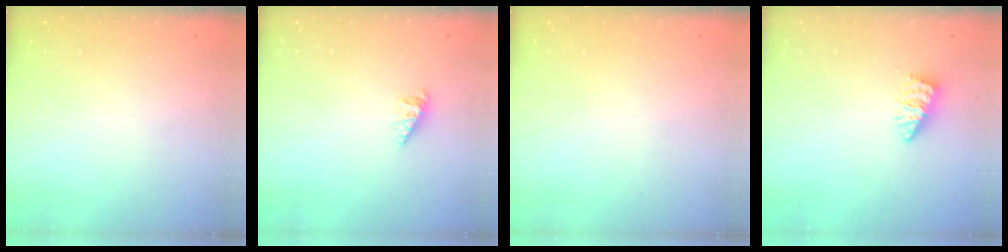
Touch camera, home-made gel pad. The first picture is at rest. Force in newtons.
{"total": 2.8, "press": 2.8, "slide": 0.4}
{"total": 0.0}
{"total": 2.3, "press": 2.3, "slide": 0.1}